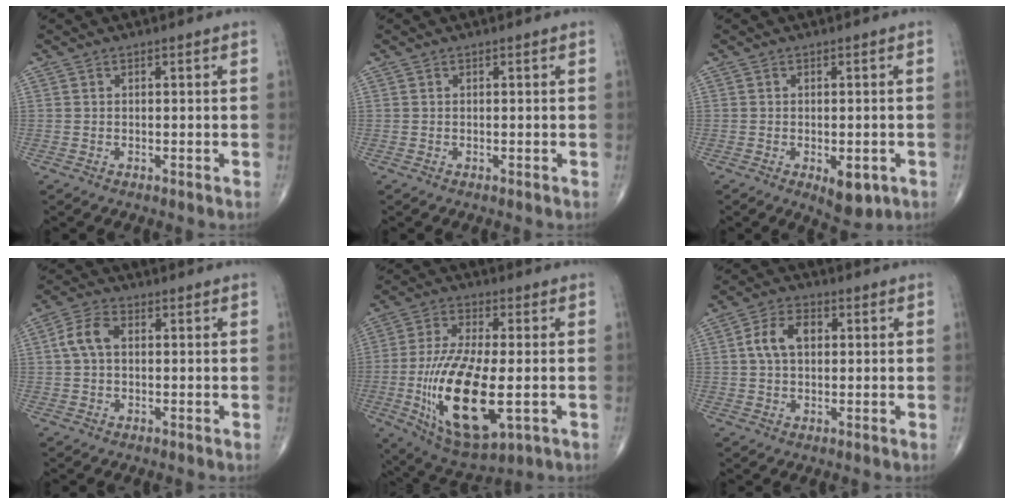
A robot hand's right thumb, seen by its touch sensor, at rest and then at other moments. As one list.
[{"total": 0.0}, {"total": 5.2, "force": [-1.9, 2.5, 4.2], "torque": [-0.044, -0.002, -0.016]}, {"total": 5.1, "force": [0.6, 3.2, 4.0], "torque": [-0.087, 0.018, 0.007]}, {"total": 19.3, "force": [-3.8, 7.4, 17.5], "torque": [-0.343, -0.012, -0.053]}, {"total": 6.6, "force": [1.1, 4.2, 5.0], "torque": [-0.089, 0.015, 0.015]}]